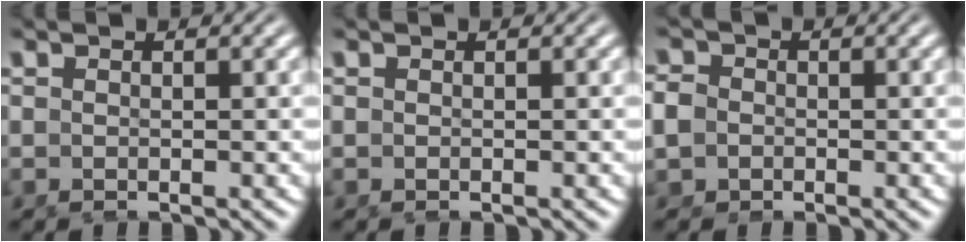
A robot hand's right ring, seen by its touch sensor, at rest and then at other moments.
{"total": 0.0}
{"total": 2.8, "force": [-0.3, 2.6, 1.0], "torque": [-0.036, -0.013, -0.002]}